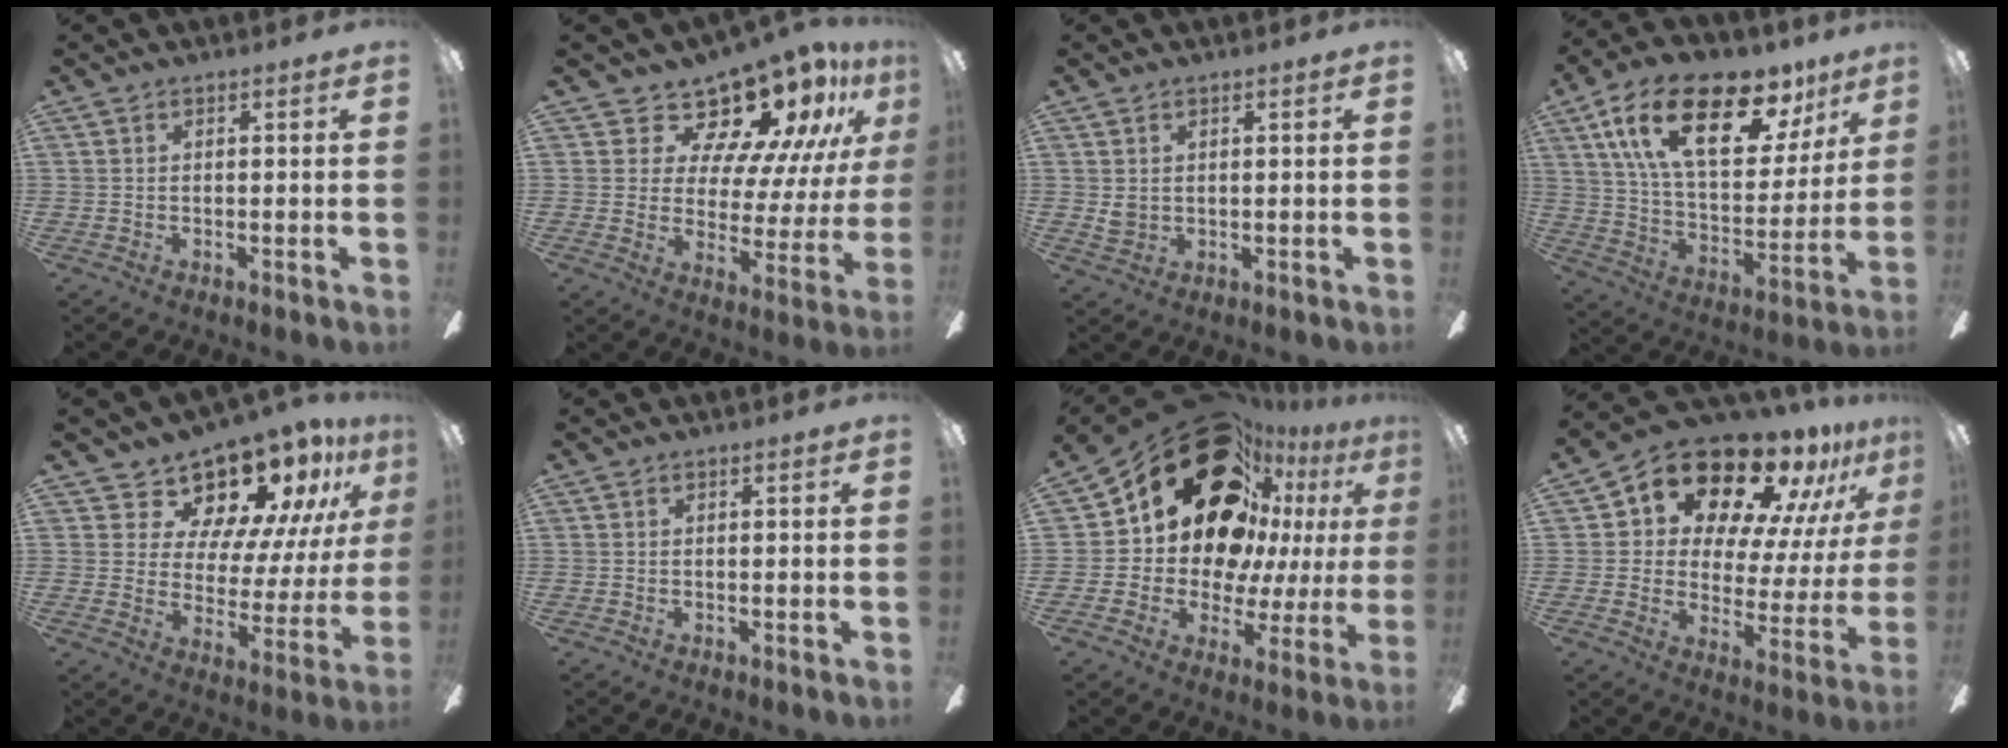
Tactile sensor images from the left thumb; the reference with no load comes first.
{"total": 13.3, "force": [10.7, 5.9, 5.3], "torque": [-0.094, -0.096, 0.179]}
{"total": 2.5, "force": [1.0, 2.0, 1.1], "torque": [-0.015, 0.001, 0.018]}
{"total": 25.4, "force": [13.6, 12.1, 17.7], "torque": [-0.303, -0.056, 0.231]}
{"total": 13.7, "force": [11.4, 6.2, 4.5], "torque": [-0.086, -0.099, 0.195]}
{"total": 0.0}
{"total": 26.7, "force": [13.8, 16.9, 15.5], "torque": [-0.258, -0.100, 0.272]}
{"total": 16.9, "force": [12.9, 8.1, 7.2], "torque": [-0.128, -0.101, 0.220]}